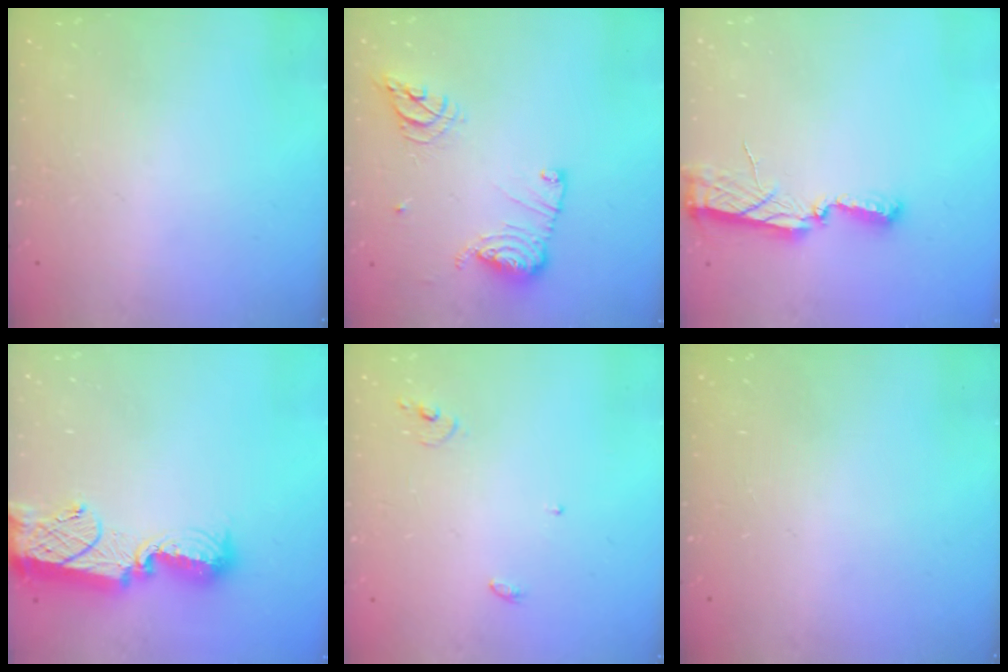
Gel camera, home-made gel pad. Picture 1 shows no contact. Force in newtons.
{"total": 12.5, "press": 12.4, "slide": 1.2}
{"total": 9.3, "press": 8.1, "slide": 4.6}
{"total": 13.7, "press": 13.7, "slide": 1.0}
{"total": 3.8, "press": 3.7, "slide": 0.2}
{"total": 0.0}